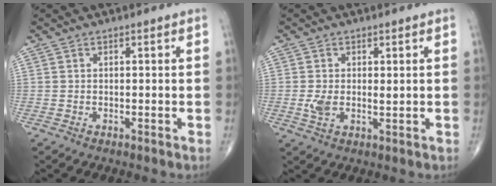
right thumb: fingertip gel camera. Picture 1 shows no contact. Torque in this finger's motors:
{"motor_torque": [0.10, 0.11, 0.15, 0.14, 0.00]}